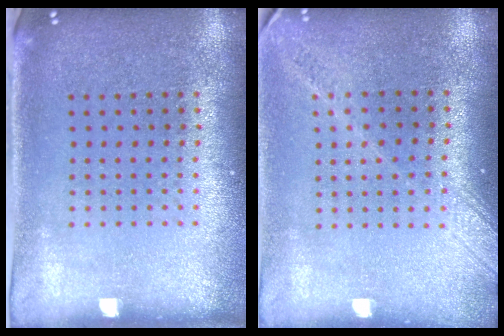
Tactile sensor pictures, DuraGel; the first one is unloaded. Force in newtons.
{"total": 1.7, "press": 1.3, "slide": 1.1}